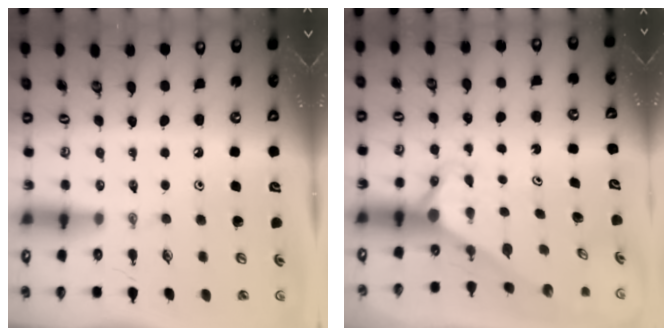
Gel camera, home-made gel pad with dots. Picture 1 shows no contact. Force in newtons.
{"total": 2.7, "press": 2.7, "slide": 0.0}